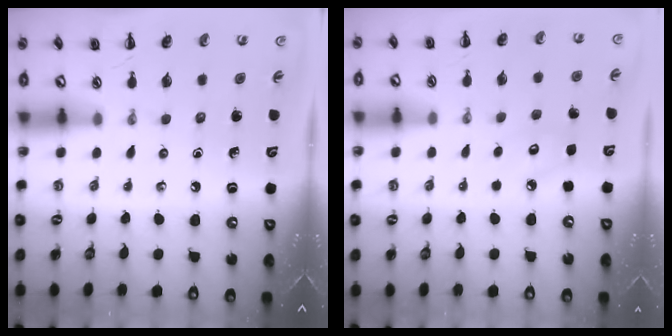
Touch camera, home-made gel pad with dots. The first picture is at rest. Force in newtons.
{"total": 3.9, "press": 3.7, "slide": 1.0}